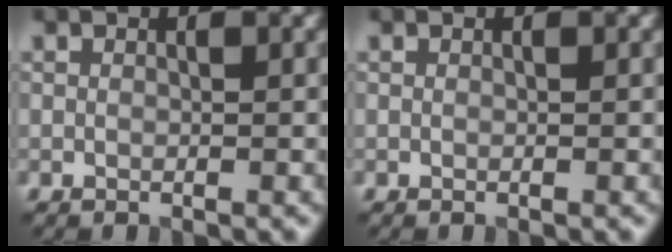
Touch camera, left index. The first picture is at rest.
{"total": 0.0}